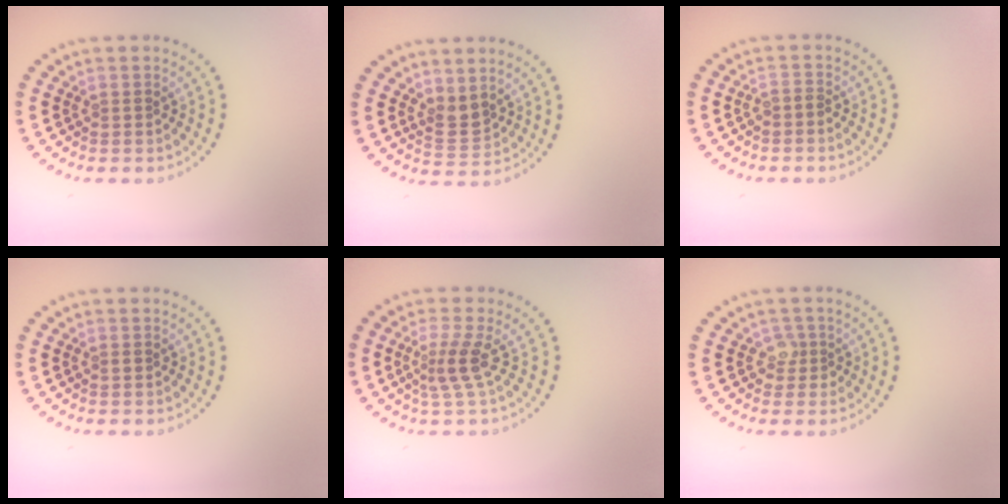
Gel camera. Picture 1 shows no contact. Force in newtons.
{"total": 1.9, "press": 1.6, "slide": 1.1}
{"total": 0.6, "press": 0.3, "slide": 0.5}
{"total": 0.5, "press": 0.5, "slide": 0.2}
{"total": 2.6, "press": 1.8, "slide": 1.8}
{"total": 1.7, "press": 1.4, "slide": 0.9}